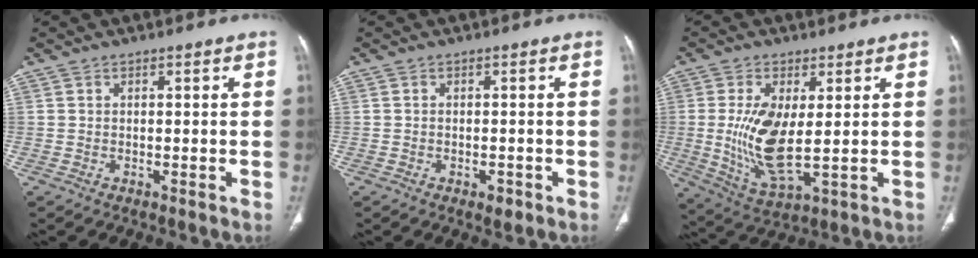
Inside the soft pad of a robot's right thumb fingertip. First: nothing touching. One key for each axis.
{"total": 1.9, "fx": -1.0, "fy": 1.0, "fz": 1.3, "tx": -0.013, "ty": 0.003, "tz": -0.010}
{"total": 11.9, "fx": 0.6, "fy": 4.7, "fz": 10.9, "tx": -0.221, "ty": -0.023, "tz": 0.024}